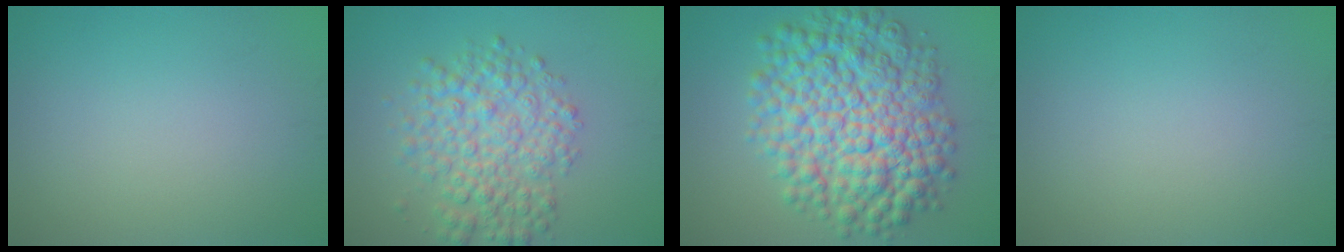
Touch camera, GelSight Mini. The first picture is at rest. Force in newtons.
{"total": 5.8, "press": 5.8, "slide": 0.1}
{"total": 11.3, "press": 11.3, "slide": 0.1}
{"total": 0.0}